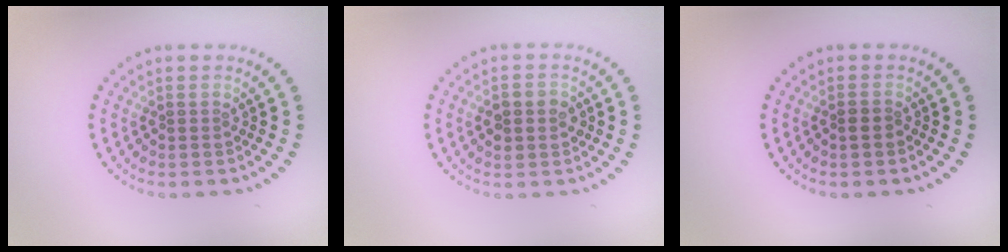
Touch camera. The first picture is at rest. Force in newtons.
{"total": 2.7, "press": 2.7, "slide": 0.1}
{"total": 1.1, "press": 0.9, "slide": 0.5}